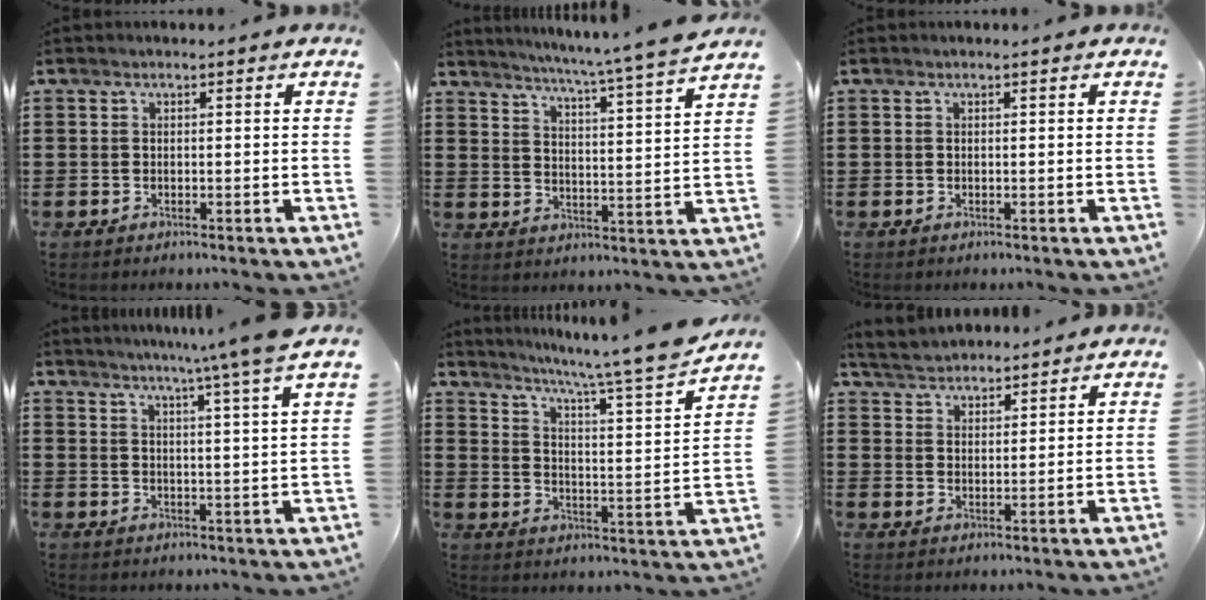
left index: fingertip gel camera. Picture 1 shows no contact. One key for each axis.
{"total": 5.4, "fx": 4.6, "fy": -1.6, "fz": 2.3, "tx": -0.066, "ty": -0.044, "tz": 0.070}
{"total": 0.0}
{"total": 6.1, "fx": 4.9, "fy": -1.7, "fz": 3.1, "tx": -0.073, "ty": -0.025, "tz": 0.081}
{"total": 7.5, "fx": 6.5, "fy": -1.2, "fz": 3.7, "tx": -0.088, "ty": -0.054, "tz": 0.100}
{"total": 4.0, "fx": 3.9, "fy": 0.7, "fz": 0.2, "tx": -0.021, "ty": -0.010, "tz": 0.073}